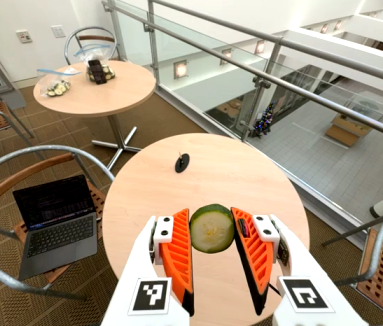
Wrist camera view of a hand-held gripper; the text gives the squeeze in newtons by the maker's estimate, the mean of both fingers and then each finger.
{"total": 7.7, "left": 8.1, "right": 7.3}